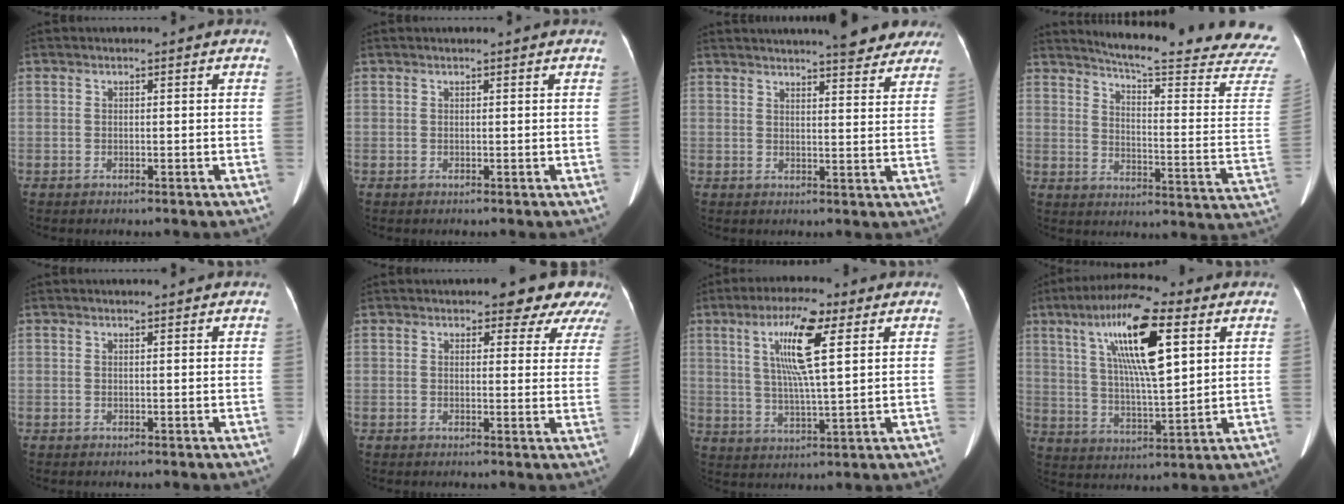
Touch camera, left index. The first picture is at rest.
{"total": 1.1, "force": [1.0, -0.1, 0.4], "torque": [-0.007, 0.012, 0.014]}
{"total": 13.0, "force": [11.4, 2.3, 5.9], "torque": [-0.061, -0.002, 0.123]}
{"total": 26.3, "force": [24.5, -0.2, 9.5], "torque": [-0.139, -0.138, 0.285]}
{"total": 0.8, "force": [0.8, 0.1, 0.3], "torque": [-0.009, 0.002, 0.009]}
{"total": 7.9, "force": [6.6, 3.5, 2.8], "torque": [-0.010, -0.003, 0.048]}
{"total": 10.3, "force": [3.8, 1.0, 9.5], "torque": [-0.178, 0.005, 0.067]}
{"total": 15.2, "force": [6.3, 2.6, 13.6], "torque": [-0.257, 0.009, 0.113]}